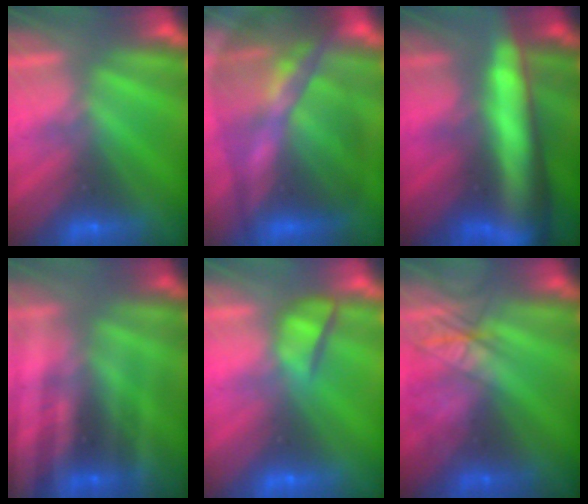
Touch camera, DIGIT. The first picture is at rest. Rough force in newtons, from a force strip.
{"total": 9.0}
{"total": 6.3}
{"total": 3.1}
{"total": 4.2}
{"total": 2.5}